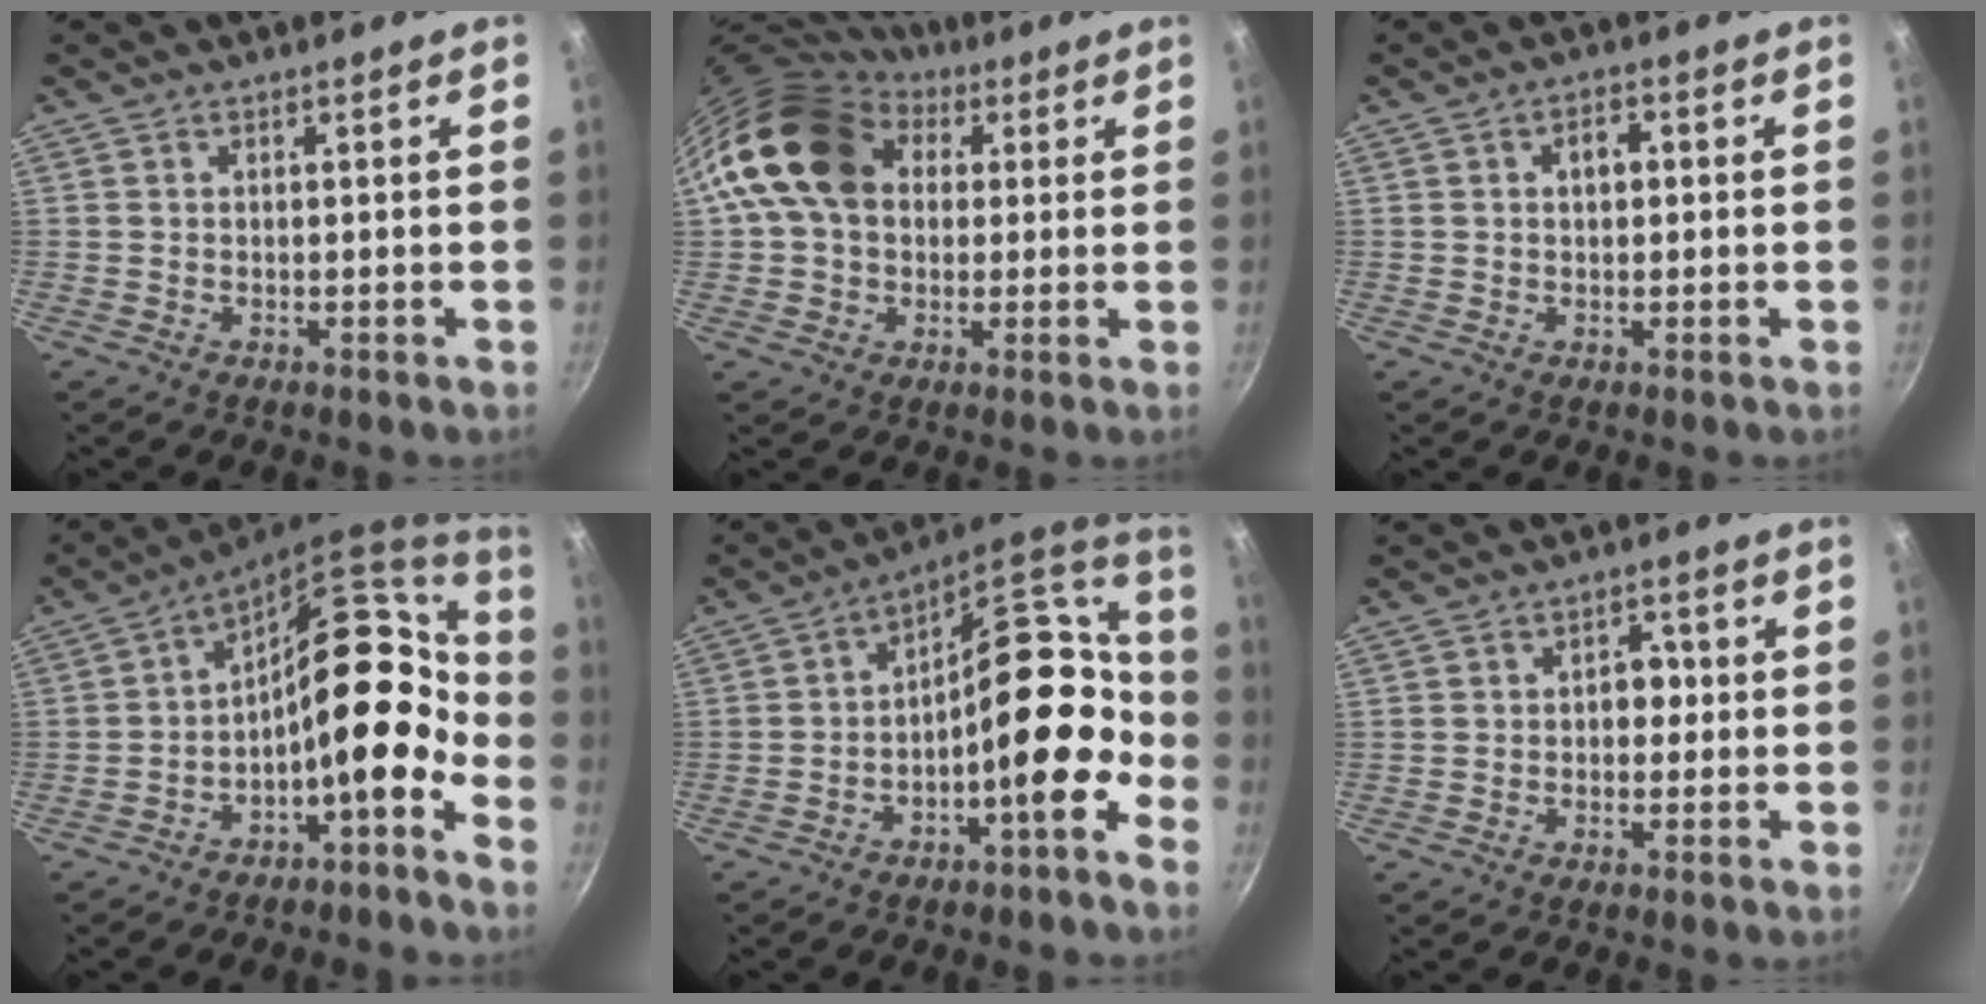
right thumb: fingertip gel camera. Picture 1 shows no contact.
{"total": 16.6, "force": [4.5, 12.5, 10.0], "torque": [-0.155, 0.020, 0.065]}
{"total": 3.1, "force": [0.6, 1.9, 2.4], "torque": [-0.024, 0.010, 0.007]}
{"total": 14.2, "force": [-4.9, 7.3, 11.2], "torque": [-0.108, 0.073, -0.077]}
{"total": 16.4, "force": [-4.8, 8.0, 13.5], "torque": [-0.146, 0.067, -0.076]}
{"total": 3.6, "force": [-0.1, 2.8, 2.2], "torque": [0.000, 0.011, -0.006]}